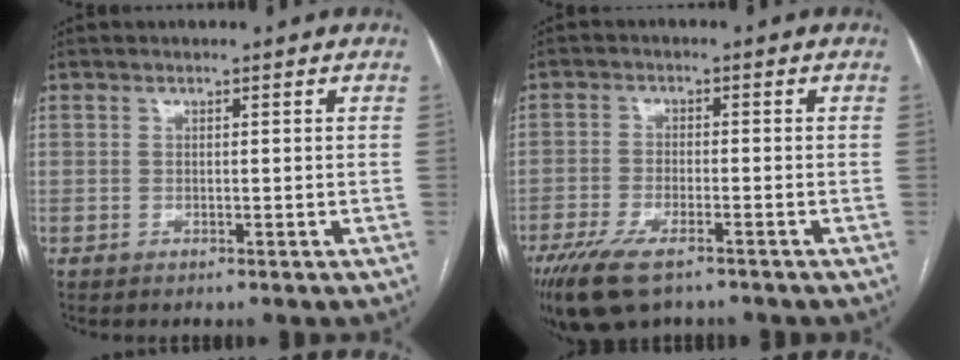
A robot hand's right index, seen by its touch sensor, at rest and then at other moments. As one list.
[{"total": 9.3, "force": [-6.5, 2.8, 6.0], "torque": [-0.109, -0.018, -0.112]}]